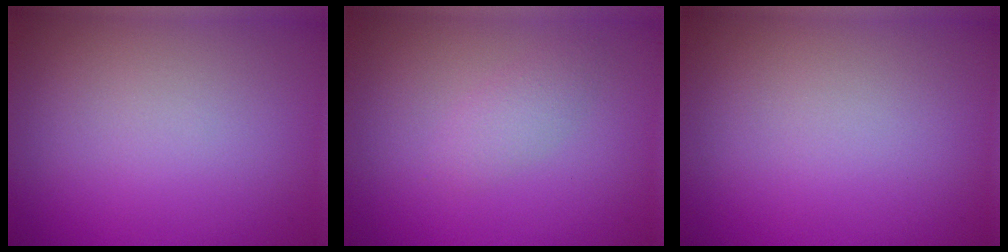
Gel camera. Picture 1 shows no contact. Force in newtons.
{"total": 1.5, "press": 1.5, "slide": 0.1}
{"total": 0.0}